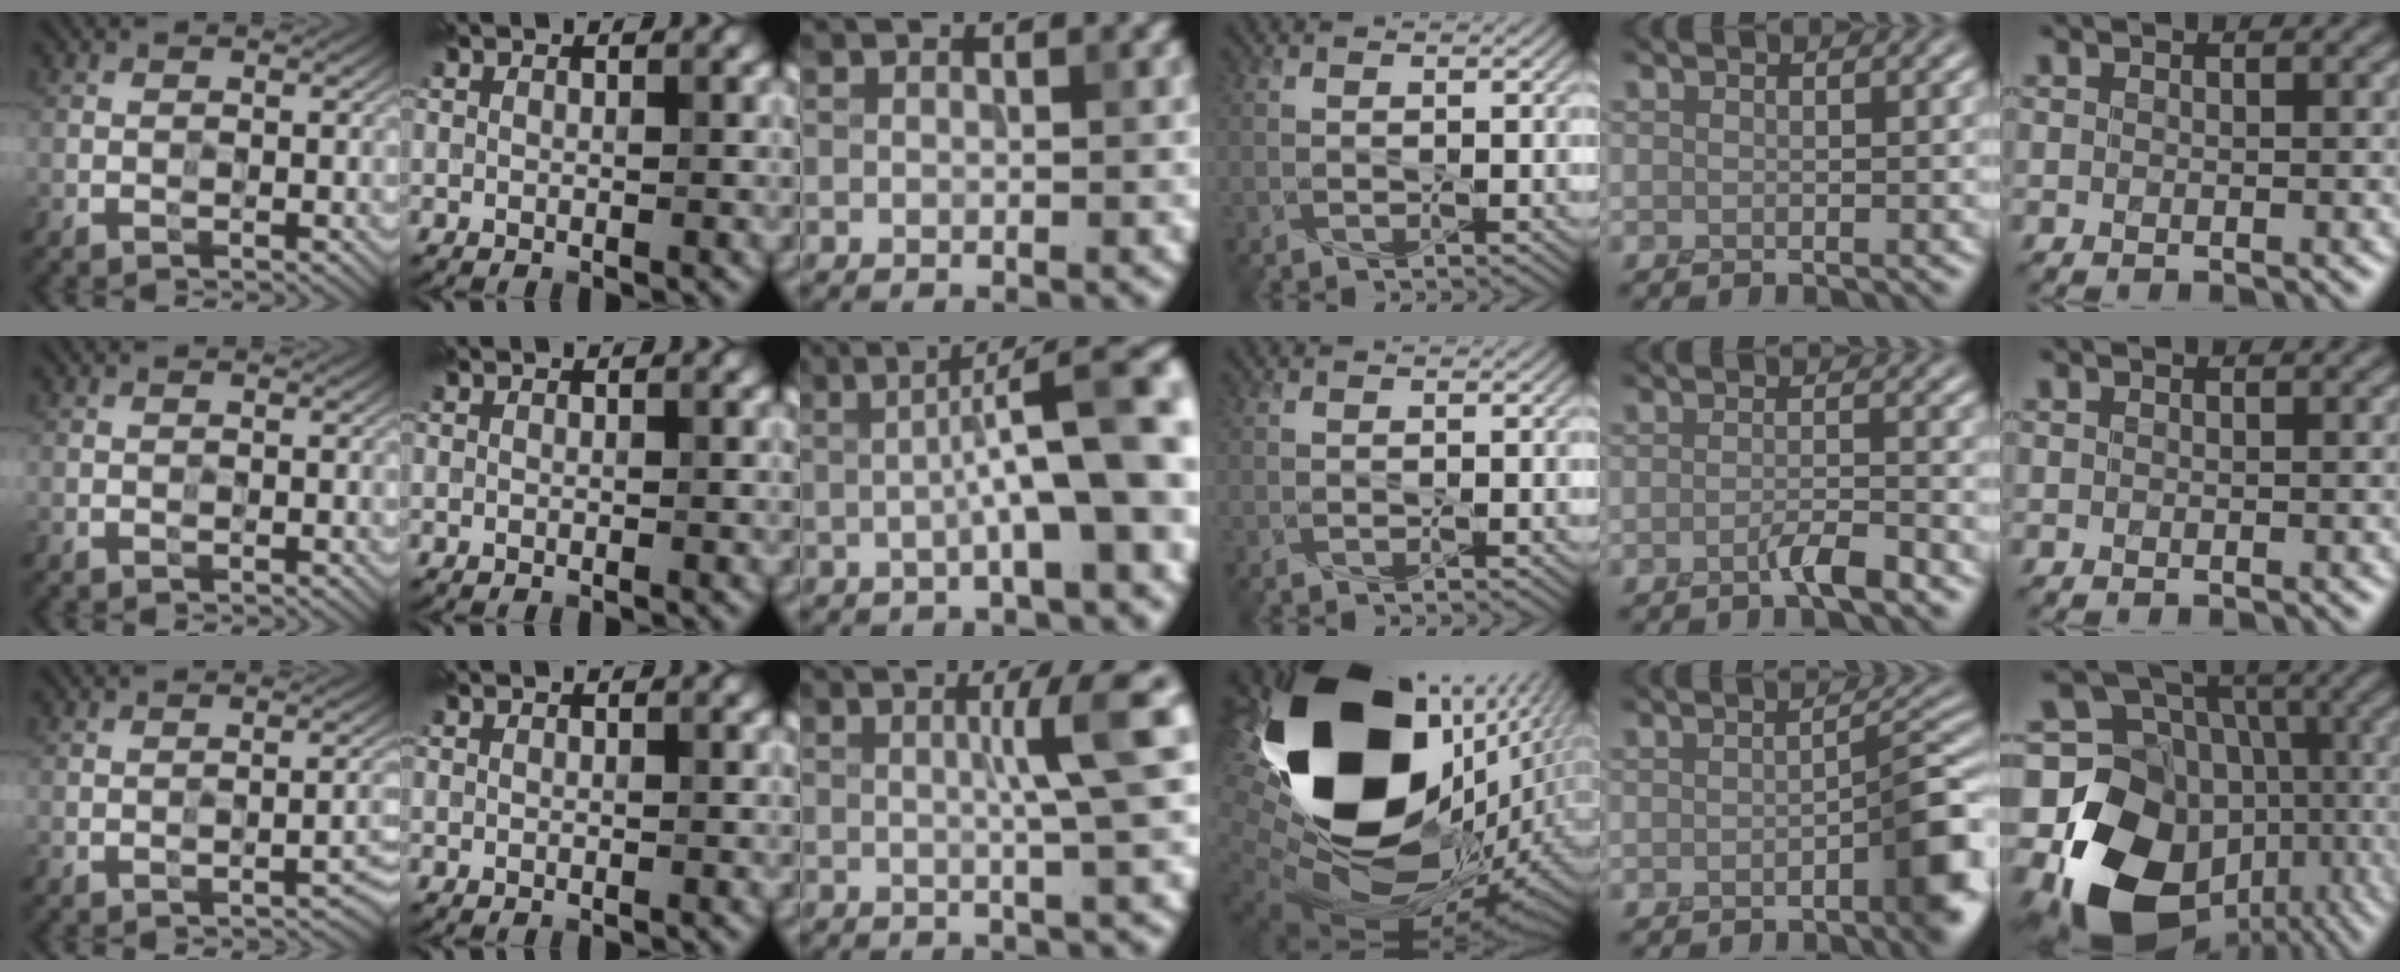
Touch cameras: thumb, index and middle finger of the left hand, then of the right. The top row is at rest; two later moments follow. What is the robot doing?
{"motion": "screw", "object": "spray bottle"}